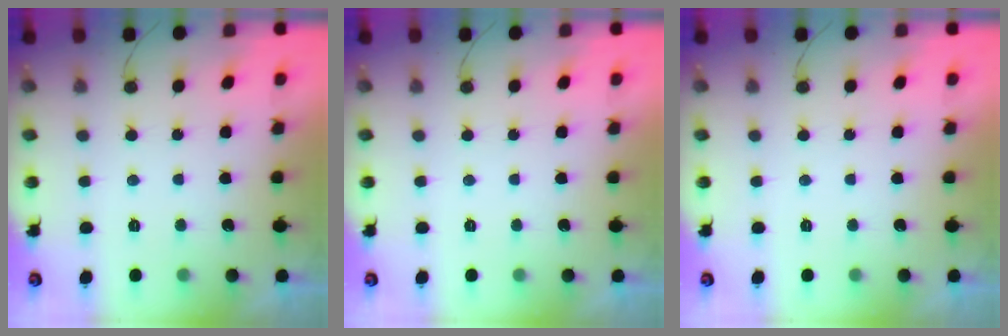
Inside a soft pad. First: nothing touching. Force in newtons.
{"total": 0.0}
{"total": 0.0}